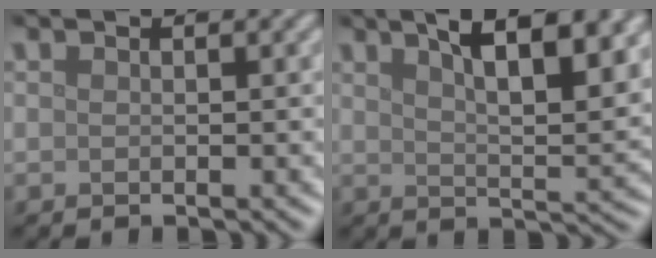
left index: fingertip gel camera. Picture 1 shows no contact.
{"total": 9.9, "force": [5.5, 2.9, 7.7], "torque": [-0.086, 0.019, 0.072]}